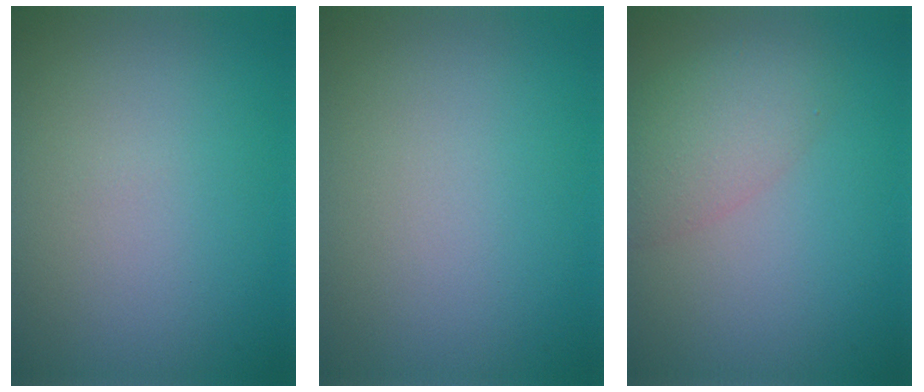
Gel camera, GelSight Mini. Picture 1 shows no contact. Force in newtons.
{"total": 0.0}
{"total": 3.9, "press": 3.9, "slide": 0.2}